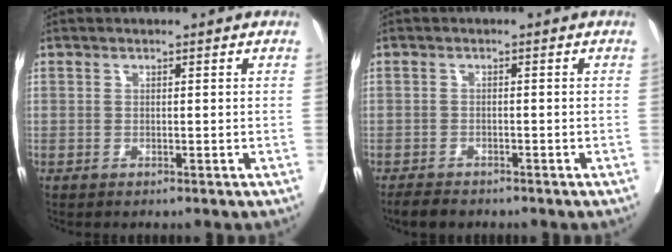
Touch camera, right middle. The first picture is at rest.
{"total": 3.0, "force": [-2.6, 1.1, 1.1], "torque": [-0.022, -0.005, -0.041]}